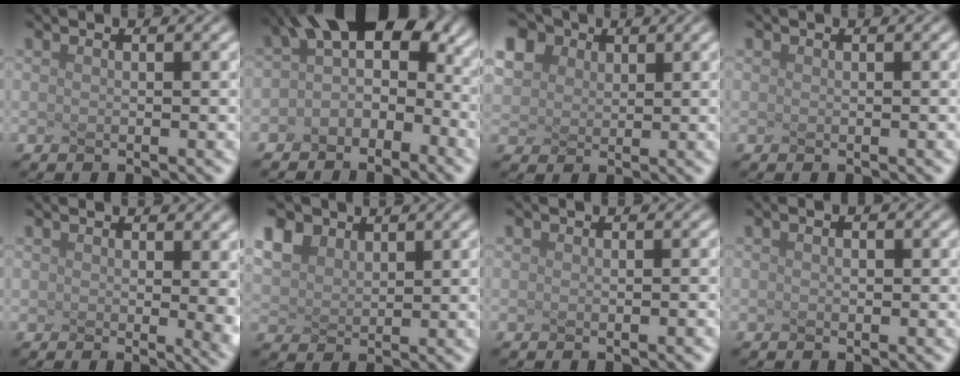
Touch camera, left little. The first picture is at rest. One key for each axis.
{"total": 4.6, "fx": -1.4, "fy": 2.6, "fz": 3.5, "tx": -0.067, "ty": 0.007, "tz": -0.006}
{"total": 5.1, "fx": 2.9, "fy": 3.8, "fz": 2.0, "tx": -0.114, "ty": 0.020, "tz": 0.086}
{"total": 0.9, "fx": -0.3, "fy": -0.5, "fz": -0.7, "tx": -0.005, "ty": -0.009, "tz": 0.014}
{"total": 4.3, "fx": 1.4, "fy": 1.7, "fz": 3.7, "tx": -0.026, "ty": 0.010, "tz": 0.036}
{"total": 2.1, "fx": 1.4, "fy": 1.4, "fz": 0.5, "tx": -0.061, "ty": 0.003, "tz": 0.068}
{"total": 0.8, "fx": -0.7, "fy": -0.4, "fz": -0.3, "tx": -0.008, "ty": -0.005, "tz": 0.012}
{"total": 0.6, "fx": -0.5, "fy": -0.3, "fz": -0.1, "tx": -0.016, "ty": -0.002, "tz": 0.013}